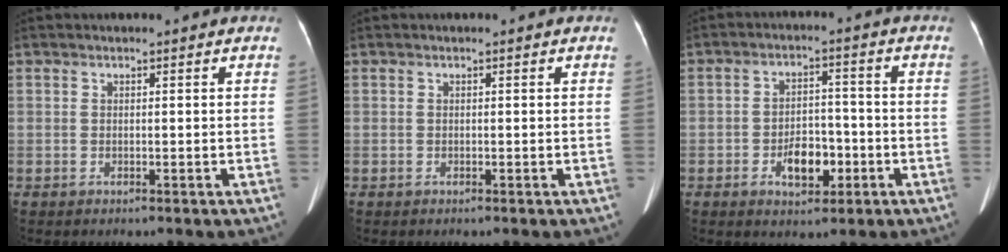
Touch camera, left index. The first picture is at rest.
{"total": 0.0}
{"total": 6.2, "force": [-2.4, 3.5, 4.5], "torque": [-0.081, 0.011, -0.035]}